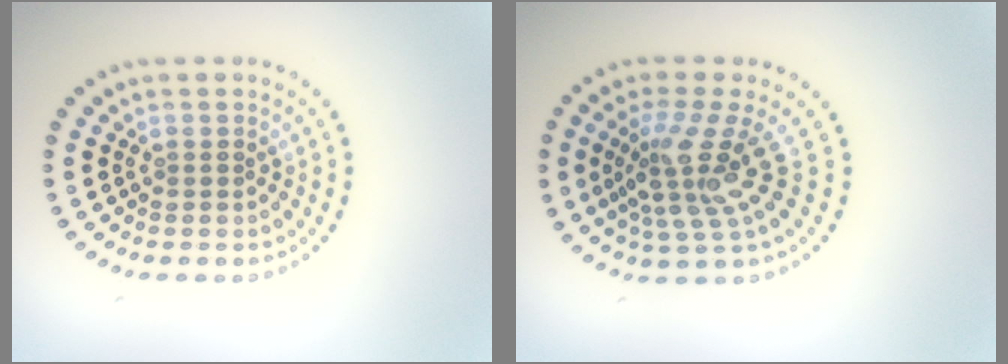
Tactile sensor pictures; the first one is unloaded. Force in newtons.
{"total": 4.7, "press": 3.2, "slide": 3.4}